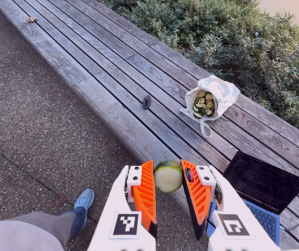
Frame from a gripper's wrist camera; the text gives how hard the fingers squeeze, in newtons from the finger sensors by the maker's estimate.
{"total": 9.5, "left": 10.3, "right": 8.7}